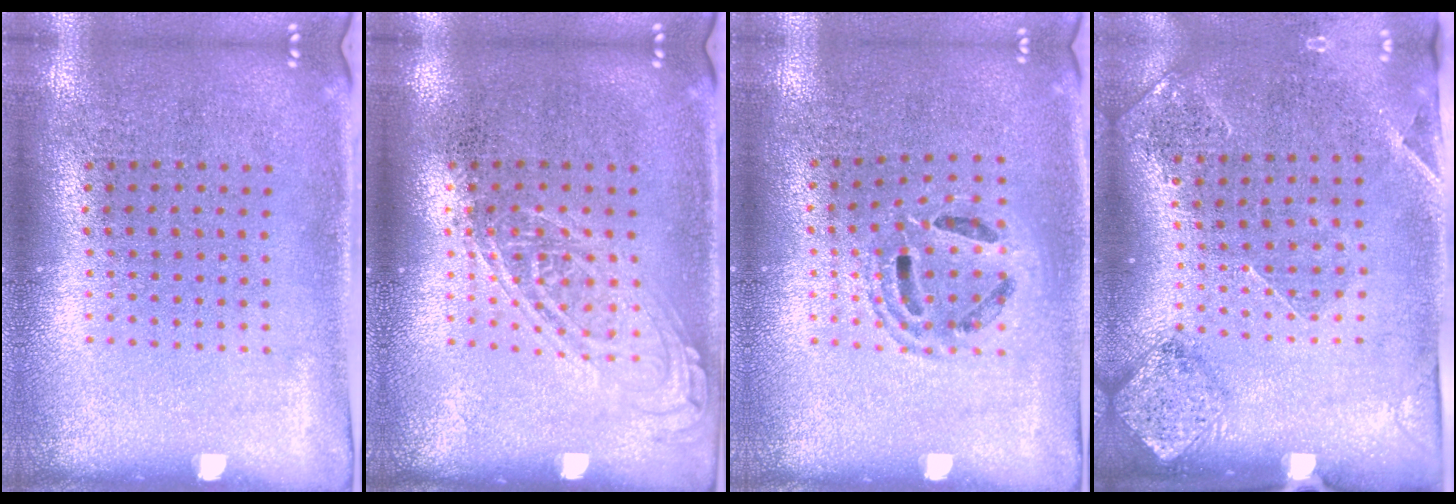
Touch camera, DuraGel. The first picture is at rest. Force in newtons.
{"total": 1.1, "press": 1.1, "slide": 0.1}
{"total": 1.2, "press": 1.1, "slide": 0.4}
{"total": 1.5, "press": 1.3, "slide": 0.7}